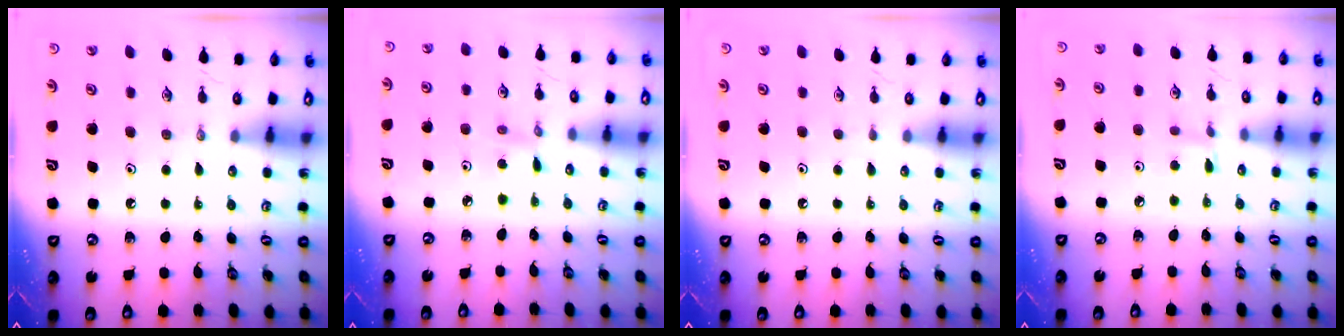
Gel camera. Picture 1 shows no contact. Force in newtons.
{"total": 1.9, "press": 1.9, "slide": 0.2}
{"total": 0.6, "press": 0.6, "slide": 0.1}
{"total": 1.6, "press": 1.5, "slide": 0.2}